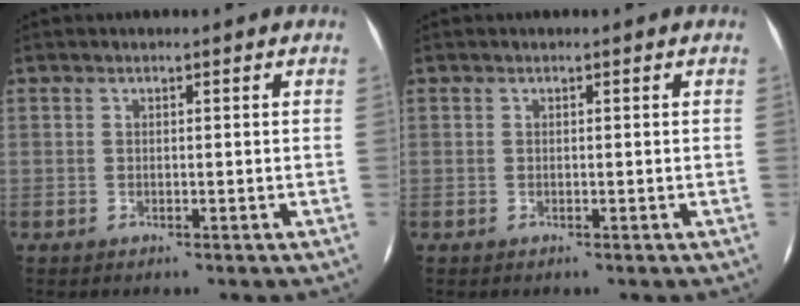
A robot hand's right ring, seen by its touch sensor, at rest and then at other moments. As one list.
[{"total": 0.0}]